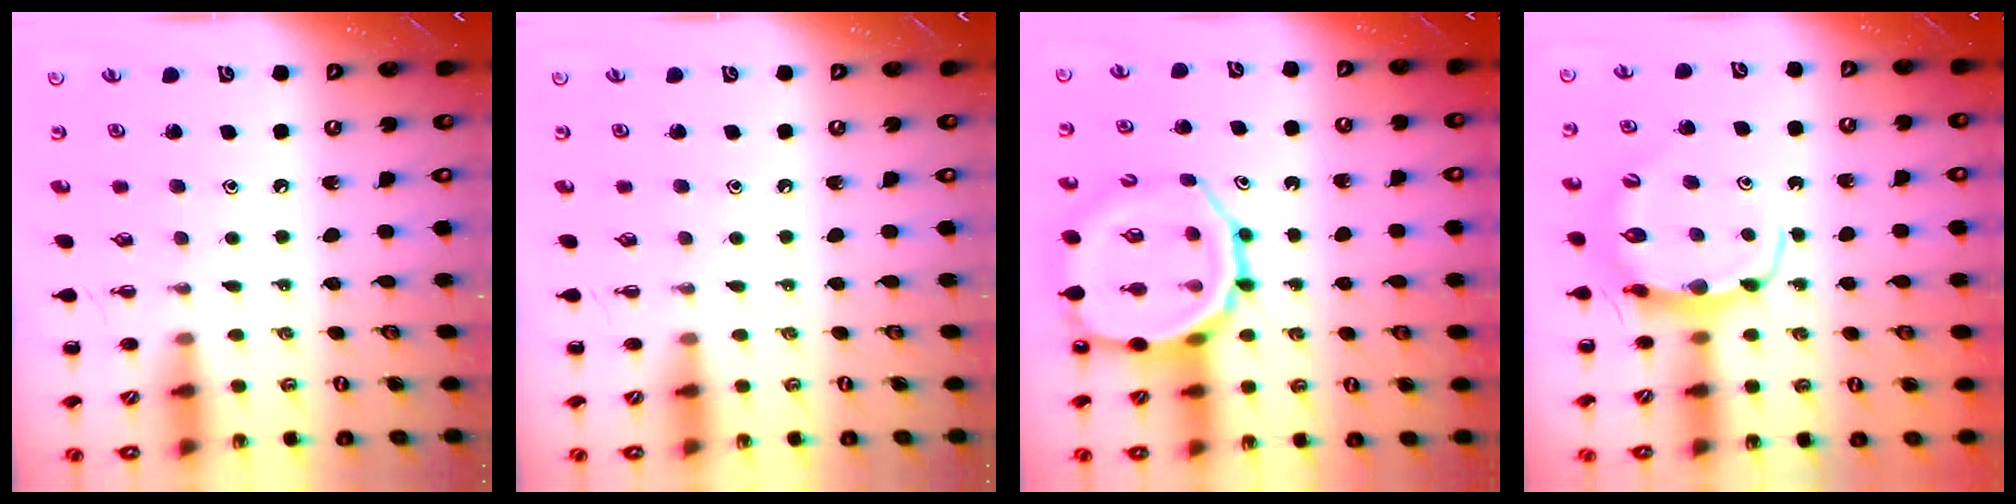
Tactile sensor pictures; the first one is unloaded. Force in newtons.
{"total": 0.0}
{"total": 17.3, "press": 17.1, "slide": 2.7}
{"total": 6.2, "press": 6.1, "slide": 0.9}